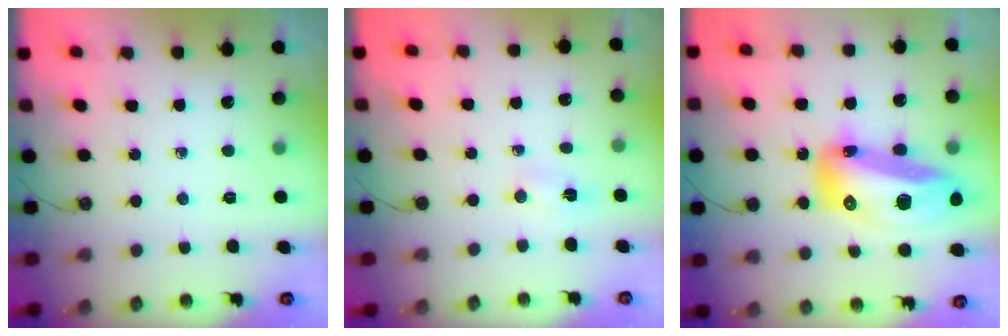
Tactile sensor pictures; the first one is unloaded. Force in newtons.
{"total": 2.1, "press": 1.6, "slide": 1.3}
{"total": 25.3, "press": 23.8, "slide": 8.4}